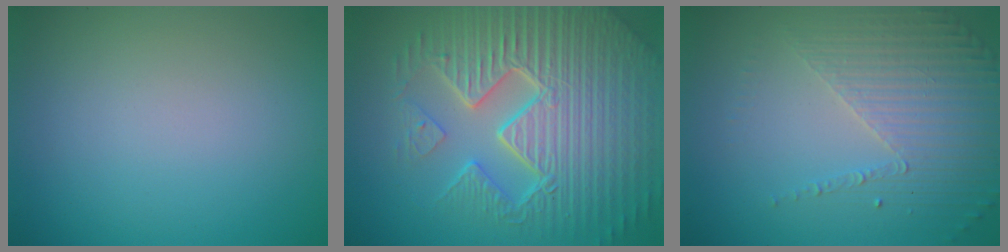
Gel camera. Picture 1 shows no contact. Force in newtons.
{"total": 11.0, "press": 7.1, "slide": 8.4}
{"total": 4.4, "press": 3.1, "slide": 3.2}